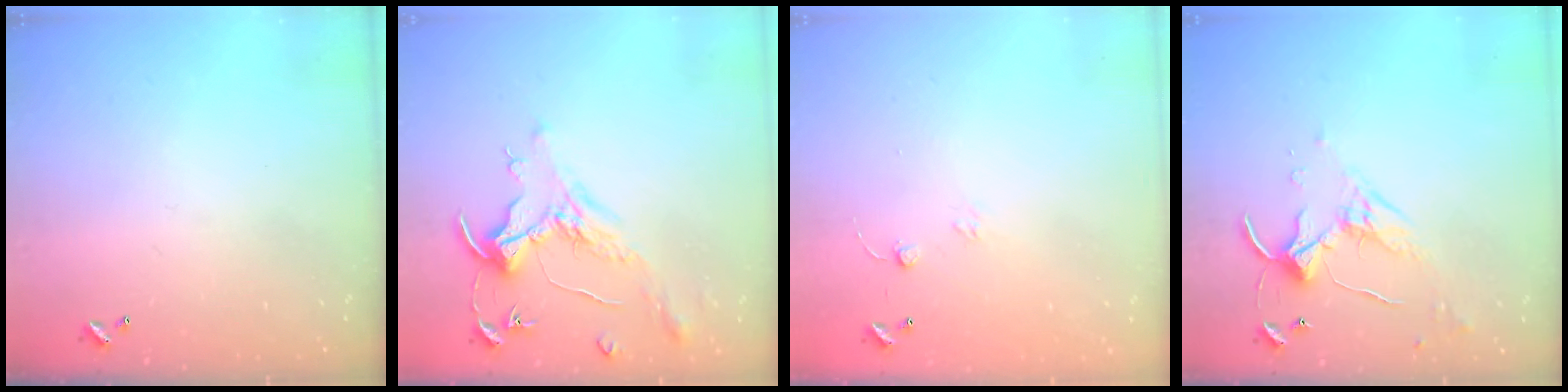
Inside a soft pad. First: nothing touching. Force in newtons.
{"total": 1.6, "press": 1.4, "slide": 0.7}
{"total": 6.2, "press": 6.2, "slide": 0.6}
{"total": 4.6, "press": 4.5, "slide": 0.7}